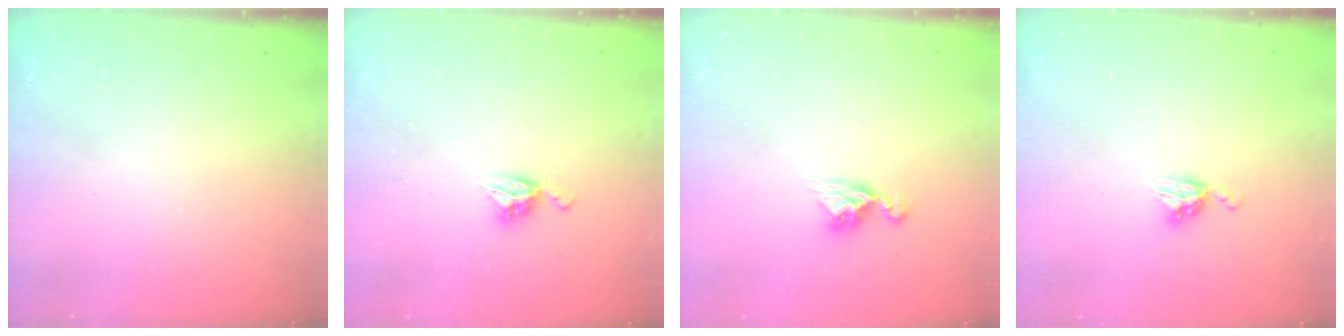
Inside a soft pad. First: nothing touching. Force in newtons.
{"total": 6.0, "press": 6.0, "slide": 0.4}
{"total": 8.2, "press": 8.2, "slide": 0.8}
{"total": 5.9, "press": 5.9, "slide": 0.5}